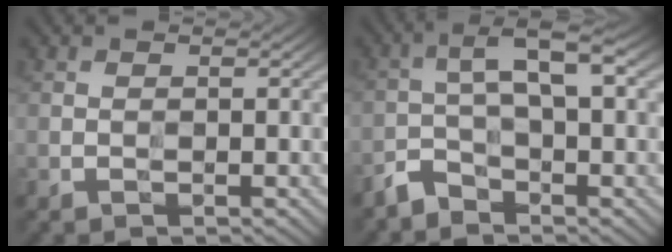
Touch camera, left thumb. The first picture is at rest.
{"total": 4.8, "force": [-2.2, 1.7, 3.9], "torque": [-0.084, 0.008, -0.052]}